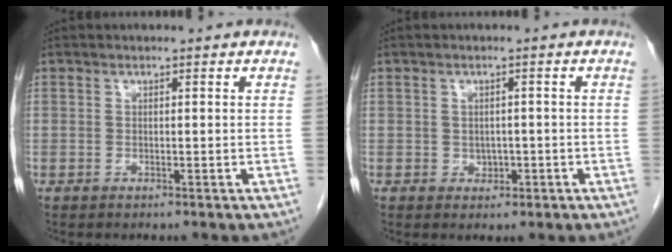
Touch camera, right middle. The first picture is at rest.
{"total": 1.7, "force": [-0.5, 1.4, 0.9], "torque": [-0.013, 0.004, -0.001]}